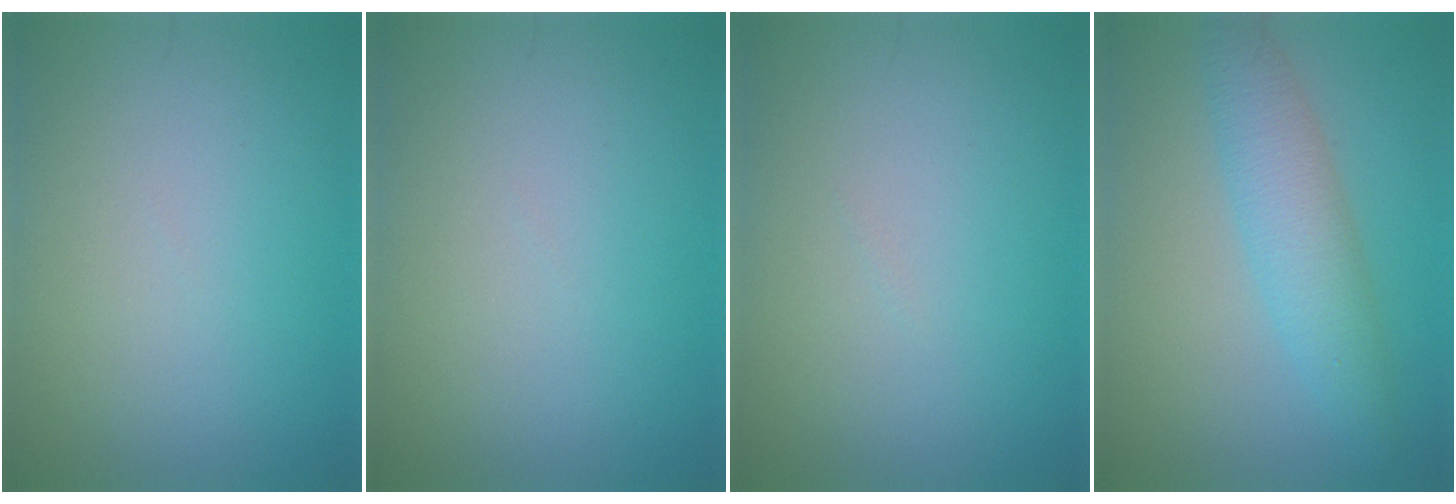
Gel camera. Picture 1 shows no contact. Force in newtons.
{"total": 0.0}
{"total": 0.0}
{"total": 4.2, "press": 4.2, "slide": 0.2}